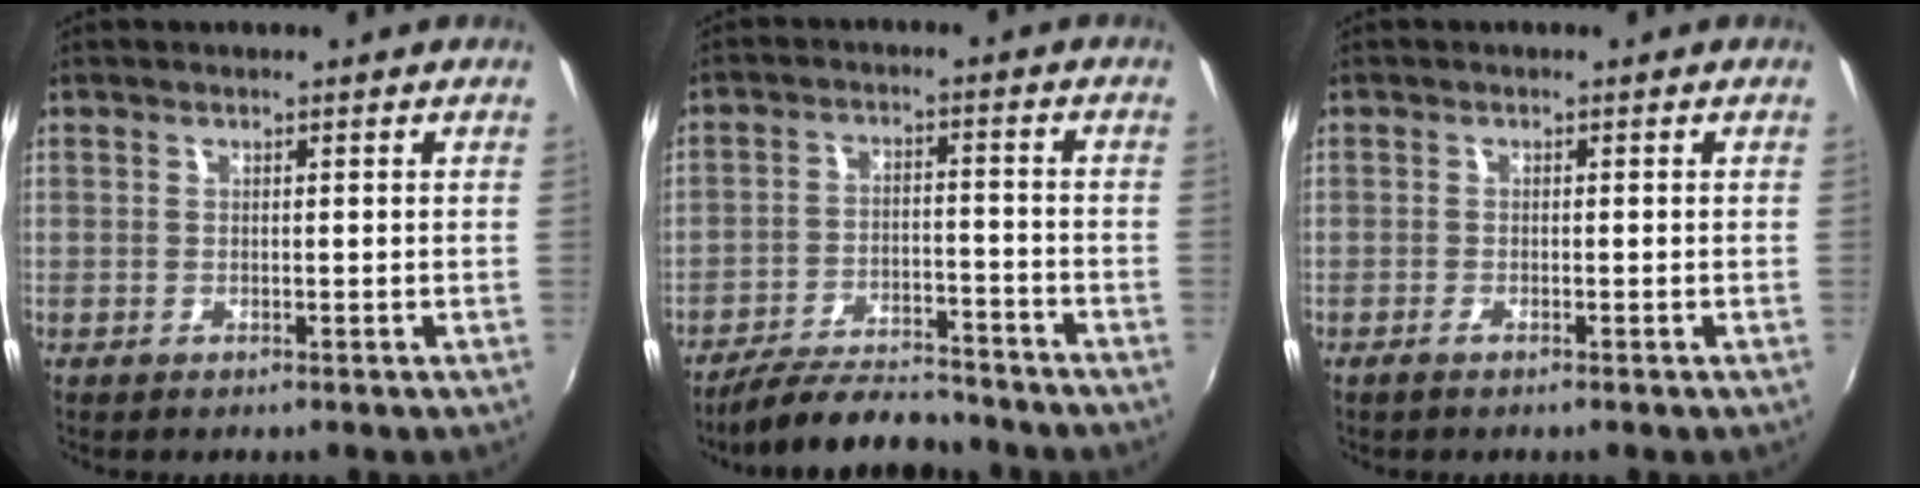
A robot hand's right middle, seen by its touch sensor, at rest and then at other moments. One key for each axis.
{"total": 11.9, "fx": -10.9, "fy": 2.7, "fz": 4.1, "tx": -0.102, "ty": -0.002, "tz": -0.168}
{"total": 1.0, "fx": -0.8, "fy": 0.1, "fz": 0.6, "tx": -0.015, "ty": -0.002, "tz": -0.019}